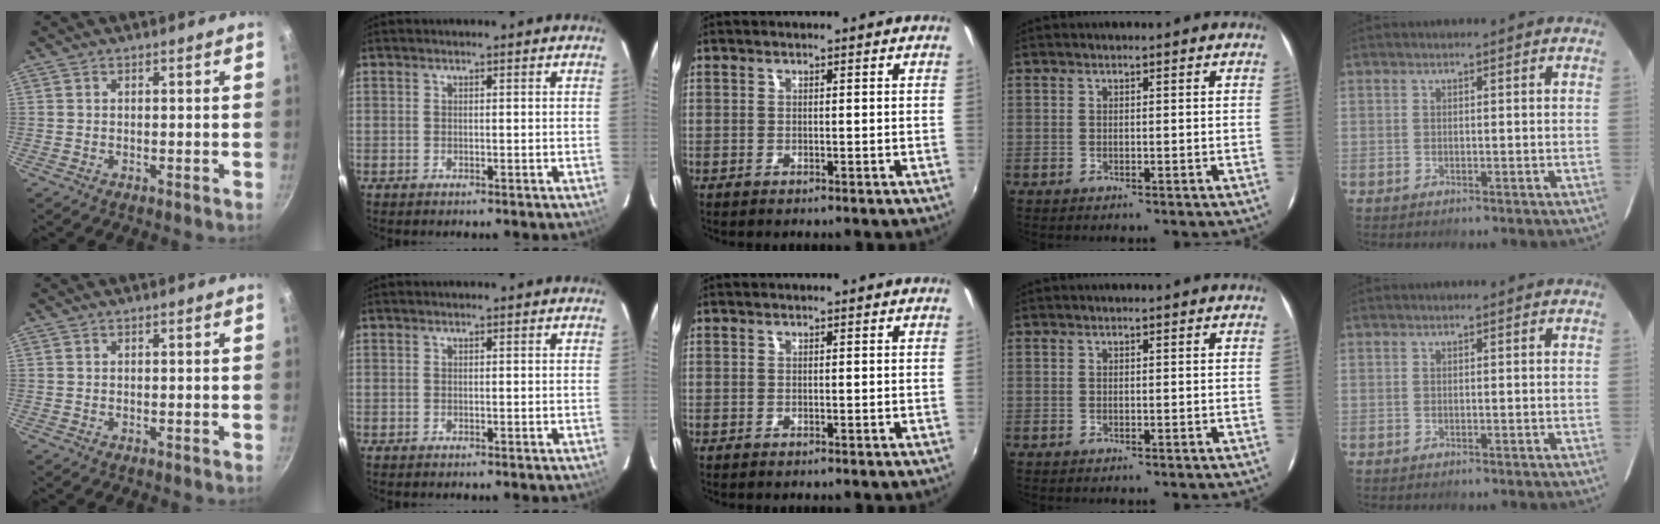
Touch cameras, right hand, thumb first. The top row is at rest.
{}